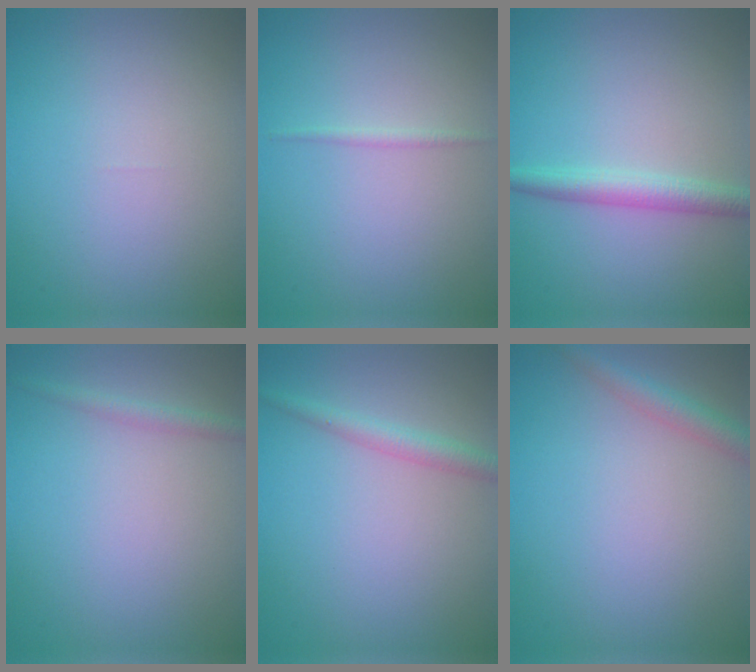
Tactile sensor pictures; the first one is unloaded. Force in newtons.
{"total": 0.7, "press": 0.7, "slide": 0.0}
{"total": 2.6, "press": 2.6, "slide": 0.0}
{"total": 1.3, "press": 1.3, "slide": 0.1}
{"total": 2.0, "press": 2.0, "slide": 0.0}
{"total": 2.4, "press": 2.4, "slide": 0.2}